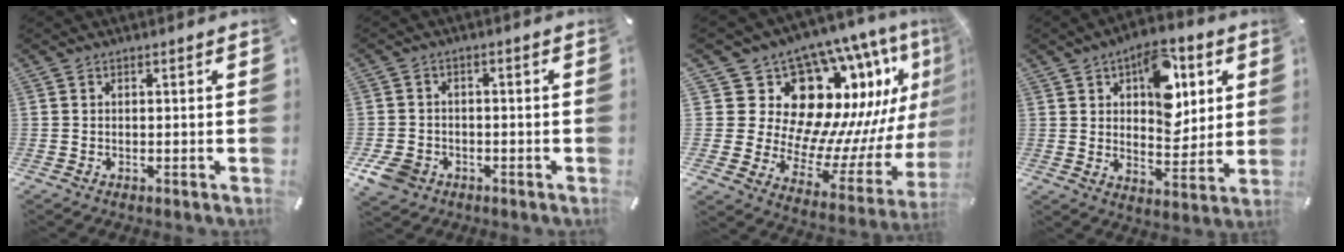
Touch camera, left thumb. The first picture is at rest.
{"total": 5.7, "force": [-2.8, 4.4, 2.3], "torque": [-0.060, 0.011, -0.053]}
{"total": 21.1, "force": [13.8, 11.5, 11.2], "torque": [-0.142, -0.170, 0.268]}
{"total": 15.0, "force": [6.1, 9.5, 9.9], "torque": [-0.124, -0.017, 0.104]}